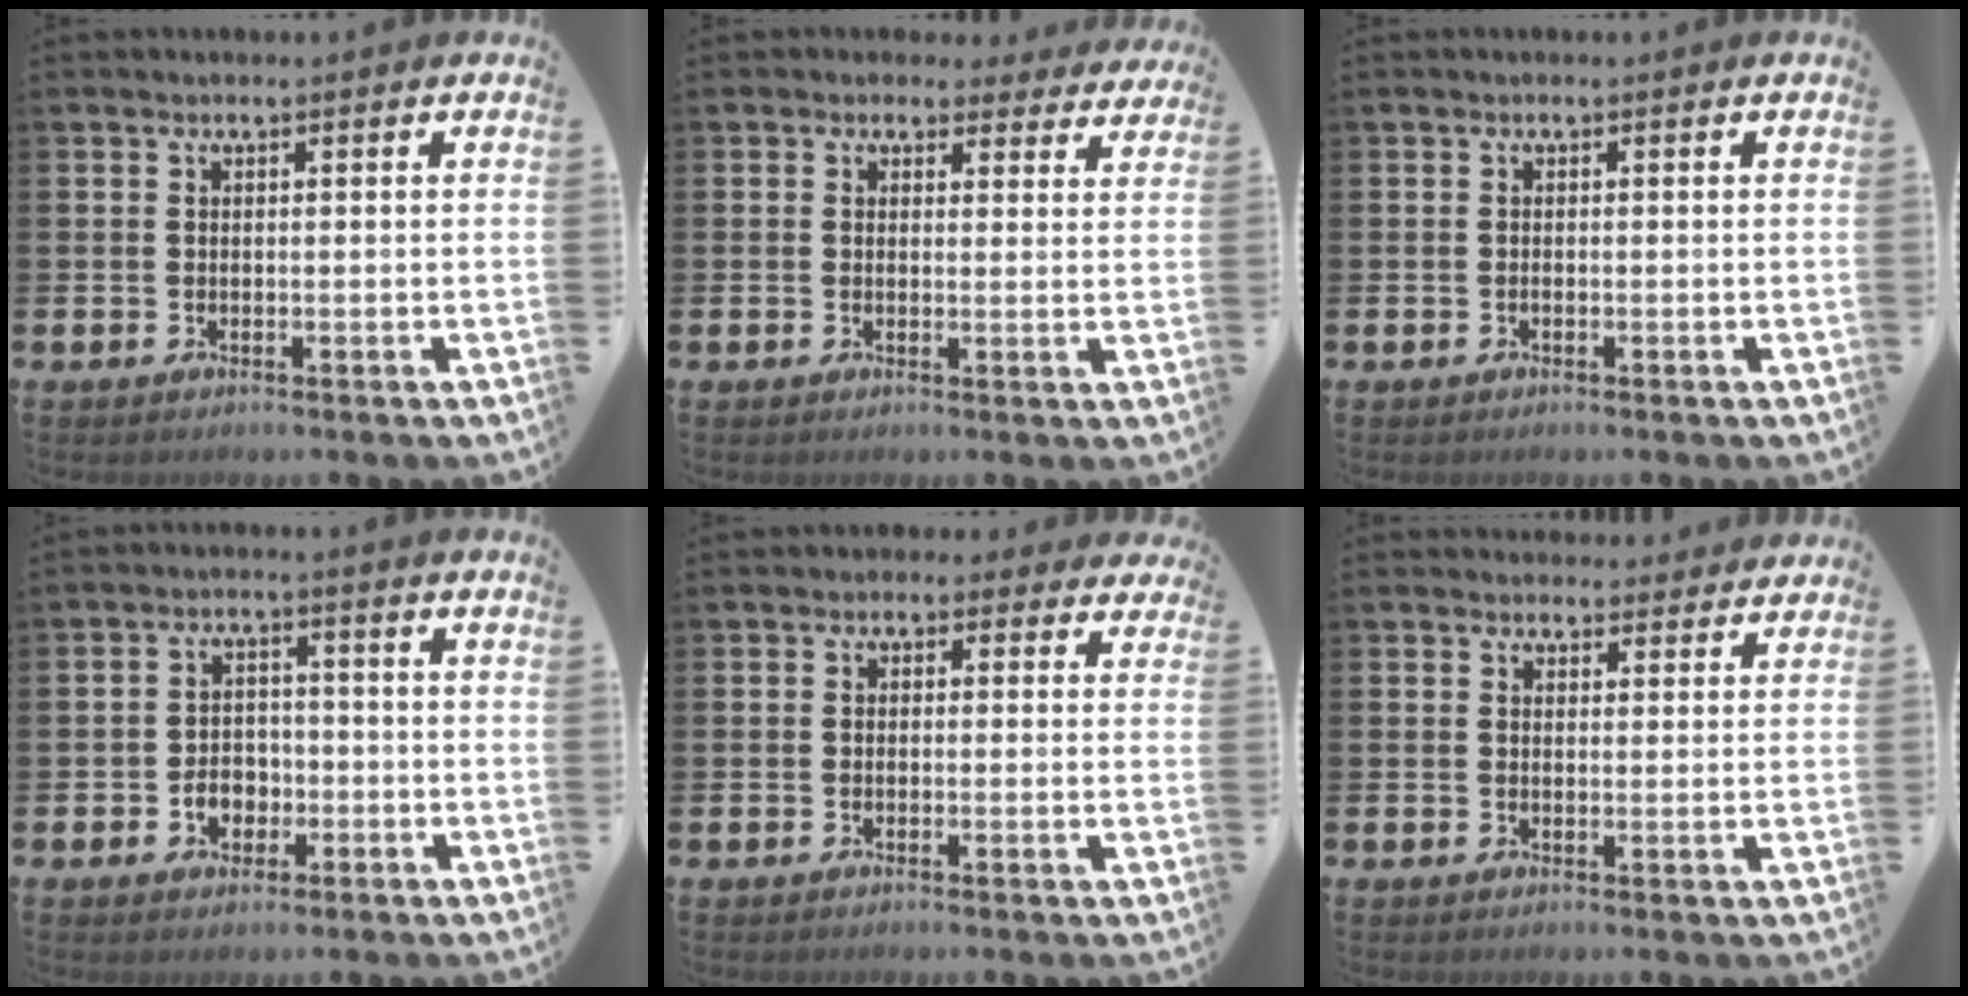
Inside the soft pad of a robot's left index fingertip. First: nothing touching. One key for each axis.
{"total": 2.9, "fx": 2.5, "fy": 1.5, "fz": 0.0, "tx": 0.001, "ty": -0.013, "tz": 0.041}
{"total": 0.0}
{"total": 3.6, "fx": -1.4, "fy": 2.8, "fz": 1.7, "tx": -0.021, "ty": -0.002, "tz": -0.033}
{"total": 1.1, "fx": 0.4, "fy": 1.1, "fz": 0.1, "tx": 0.000, "ty": 0.006, "tz": 0.004}
{"total": 3.0, "fx": 2.8, "fy": 1.0, "fz": -0.1, "tx": 0.010, "ty": -0.014, "tz": 0.050}